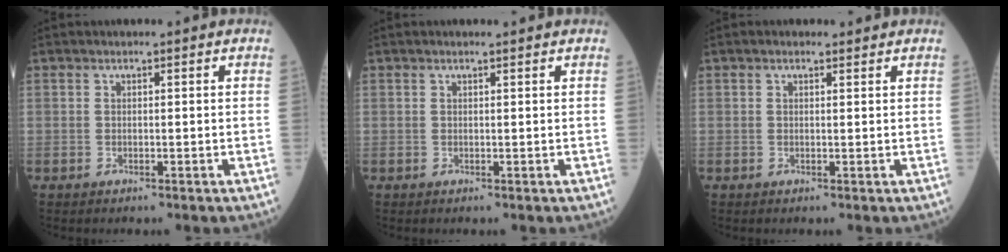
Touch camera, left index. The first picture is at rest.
{"total": 0.8, "force": [0.7, 0.0, 0.4], "torque": [-0.010, 0.006, 0.012]}
{"total": 1.2, "force": [0.9, 0.6, 0.6], "torque": [-0.019, 0.010, 0.013]}